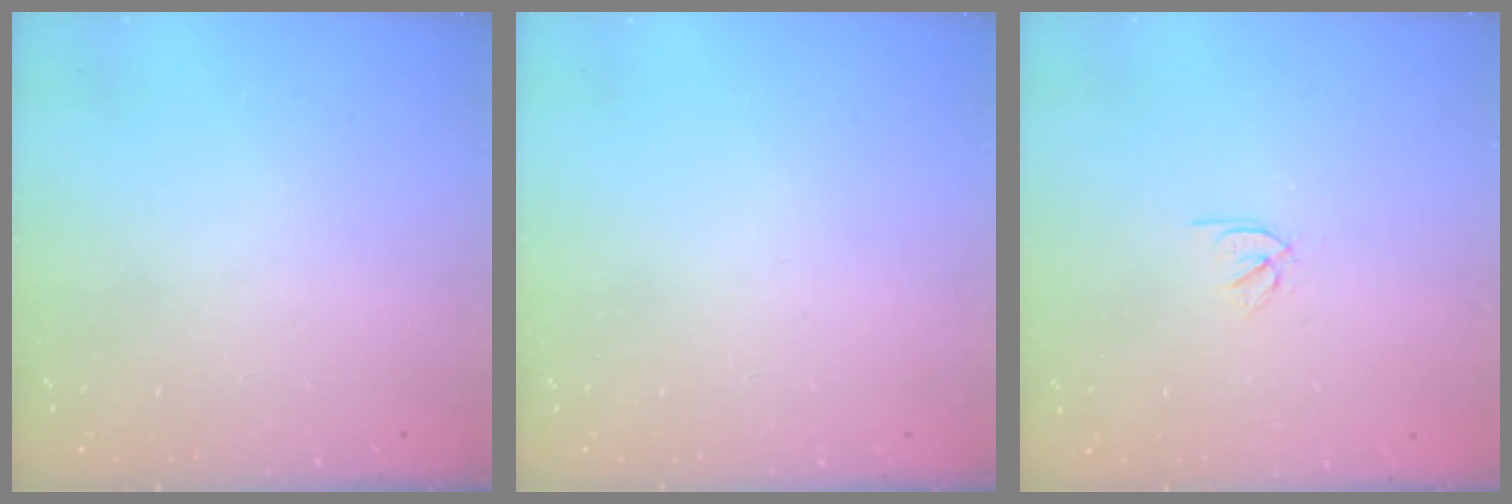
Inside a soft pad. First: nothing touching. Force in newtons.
{"total": 0.0}
{"total": 2.5, "press": 2.4, "slide": 0.7}